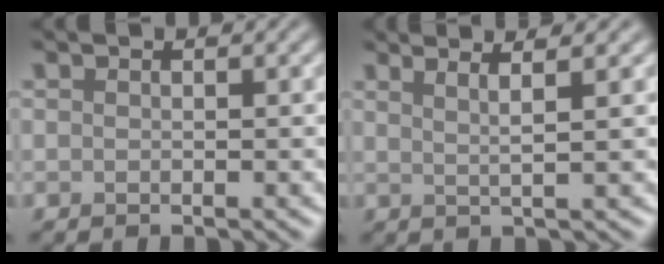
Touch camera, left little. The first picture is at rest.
{"total": 3.3, "force": [2.1, 0.8, 2.4], "torque": [-0.025, 0.011, 0.004]}